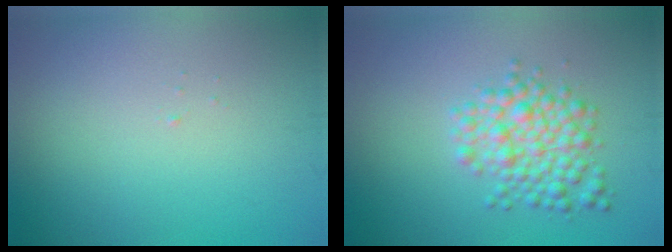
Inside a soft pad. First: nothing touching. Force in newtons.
{"total": 4.1, "press": 4.1, "slide": 0.1}